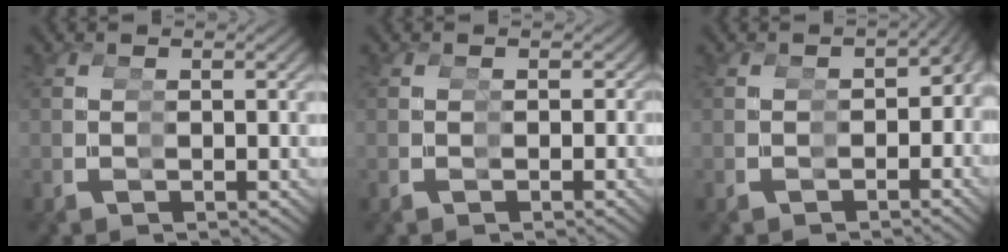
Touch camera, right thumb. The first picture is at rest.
{"total": 1.4, "force": [-0.1, 1.4, 0.3], "torque": [0.010, -0.010, 0.000]}
{"total": 3.6, "force": [-1.2, 2.6, 2.1], "torque": [-0.013, -0.015, -0.012]}